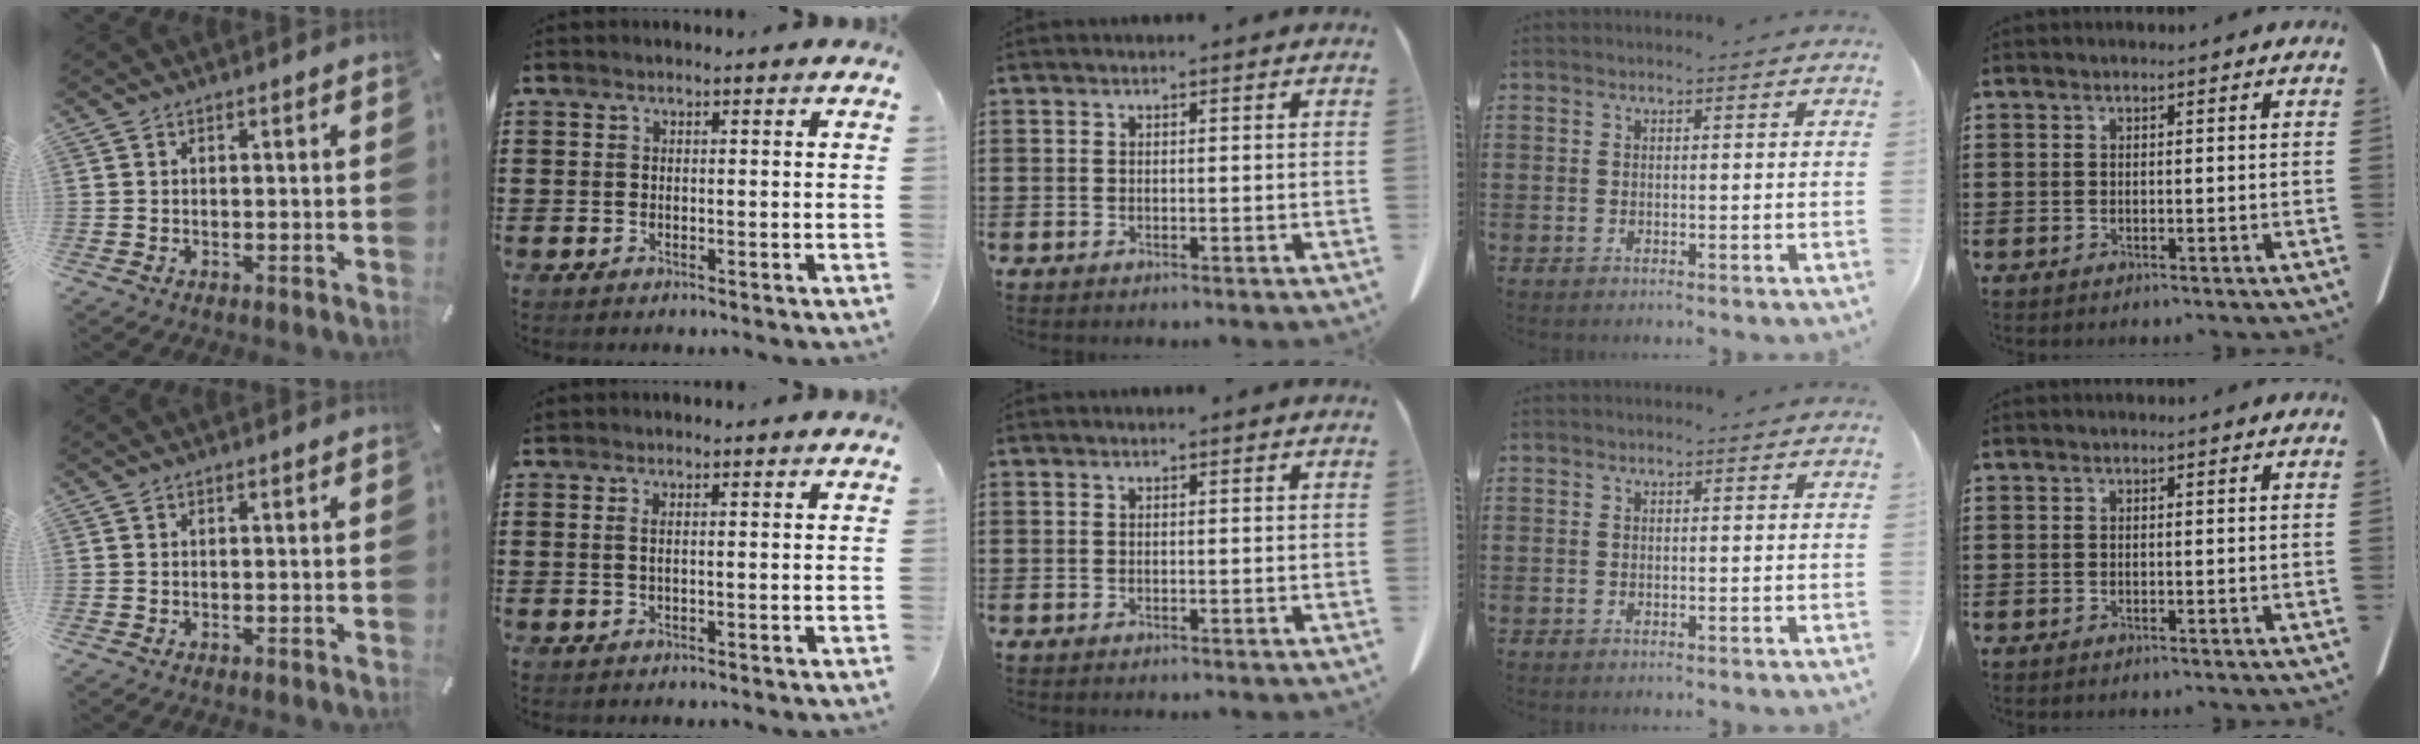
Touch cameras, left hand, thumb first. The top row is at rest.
{"index": {"total": 0.9, "force": [0.3, 0.1, 0.9], "torque": [-0.019, -0.001, 0.006]}}